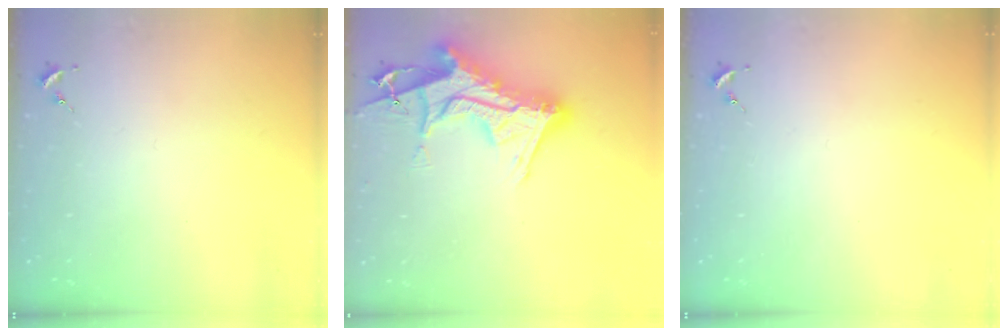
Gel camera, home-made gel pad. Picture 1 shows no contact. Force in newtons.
{"total": 22.4, "press": 22.4, "slide": 1.8}
{"total": 0.0}